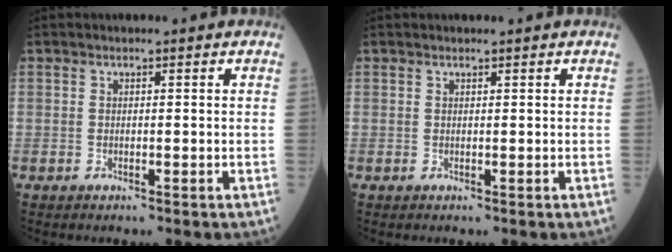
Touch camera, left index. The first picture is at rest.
{"total": 0.7, "force": [0.7, 0.0, 0.3], "torque": [-0.006, 0.007, 0.013]}